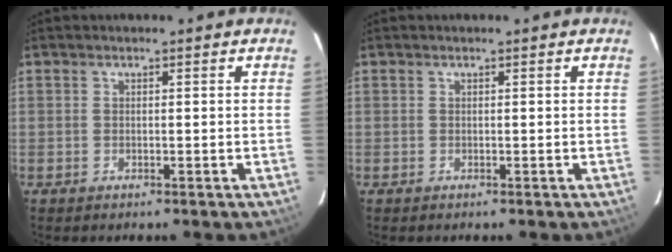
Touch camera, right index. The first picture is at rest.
{"total": 0.0}